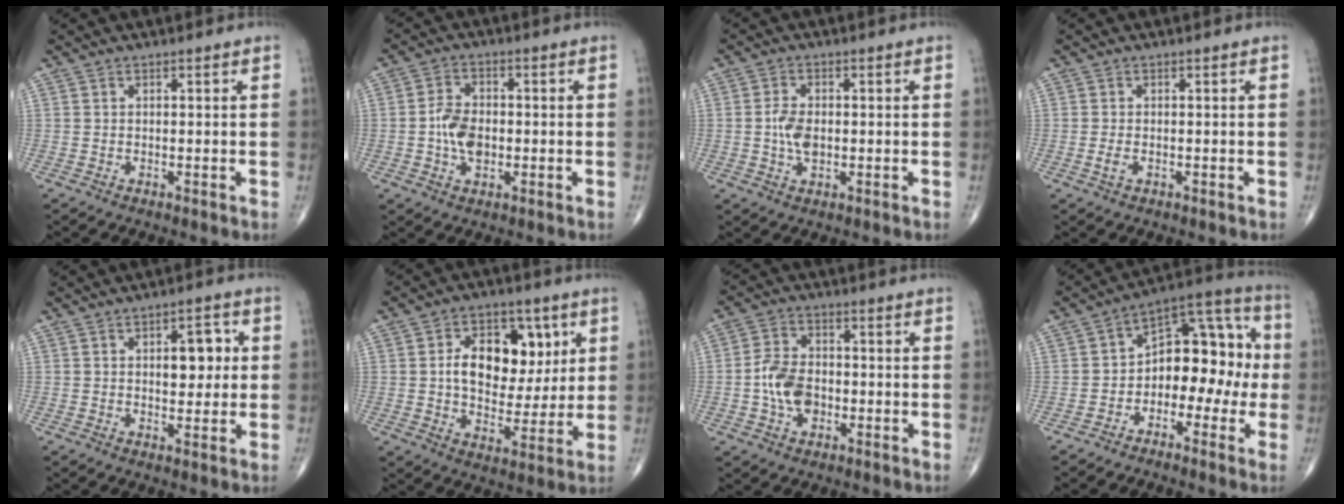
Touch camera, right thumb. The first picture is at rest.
{"total": 6.7, "force": [-1.0, 4.4, 5.0], "torque": [-0.083, 0.010, -0.022]}
{"total": 4.8, "force": [-0.4, 2.9, 3.8], "torque": [-0.075, 0.002, -0.009]}
{"total": 1.5, "force": [-0.5, 0.9, 1.2], "torque": [-0.026, 0.002, -0.009]}
{"total": 6.7, "force": [1.1, 3.8, 5.5], "torque": [-0.042, 0.002, 0.013]}
{"total": 15.3, "force": [3.4, 10.3, 10.8], "torque": [-0.116, -0.001, 0.056]}
{"total": 8.1, "force": [-1.6, 5.5, 5.7], "torque": [-0.096, 0.015, -0.036]}
{"total": 14.1, "force": [-1.9, 8.9, 10.8], "torque": [-0.108, 0.056, -0.044]}